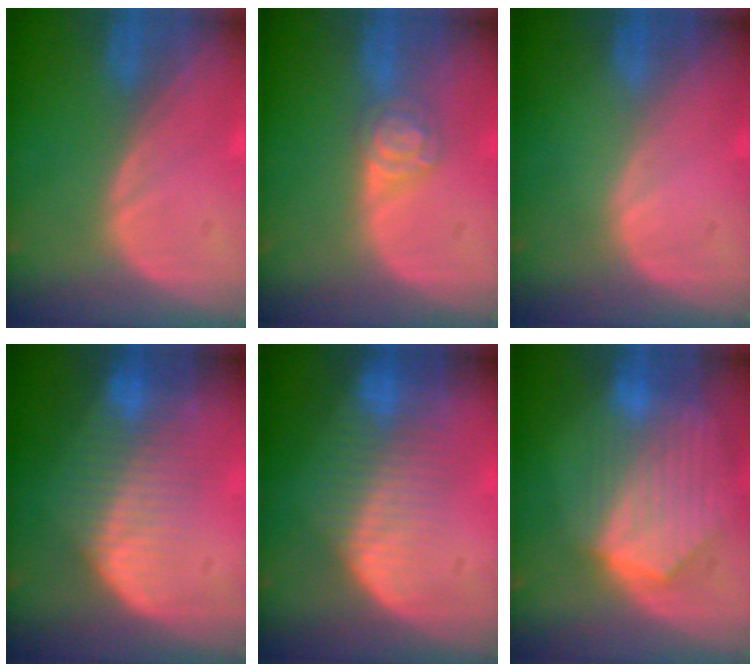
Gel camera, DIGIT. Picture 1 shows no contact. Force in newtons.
{"total": 4.3, "press": 3.9, "slide": 1.8}
{"total": 0.0}
{"total": 8.1, "press": 7.0, "slide": 4.0}
{"total": 8.4, "press": 7.2, "slide": 4.4}
{"total": 9.4, "press": 8.3, "slide": 4.4}